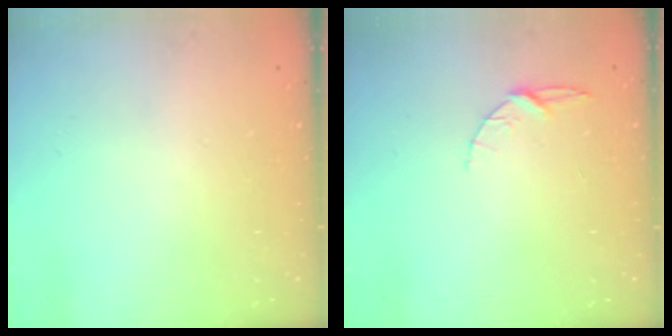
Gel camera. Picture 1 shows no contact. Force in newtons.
{"total": 5.1, "press": 5.1, "slide": 0.4}